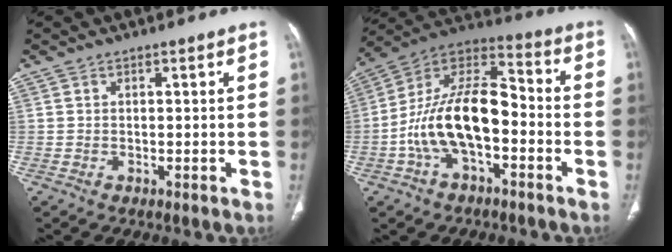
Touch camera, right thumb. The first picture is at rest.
{"total": 17.1, "force": [-4.2, 8.6, 14.1], "torque": [-0.253, 0.057, -0.081]}